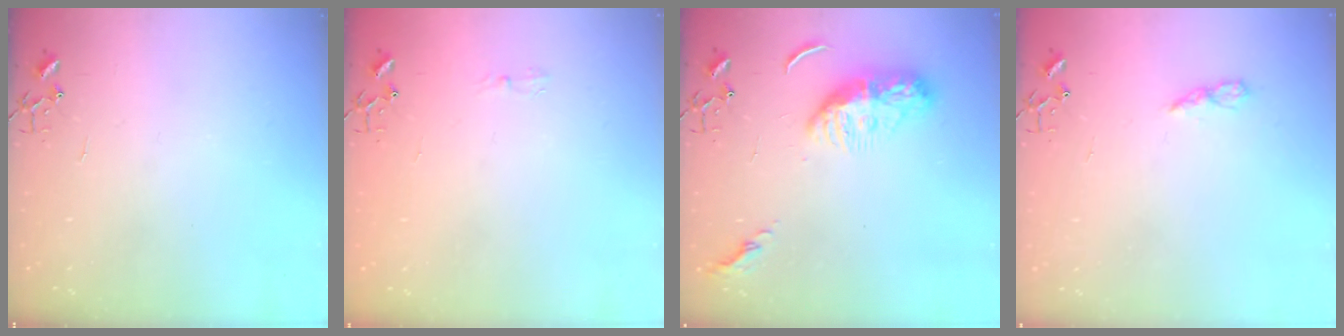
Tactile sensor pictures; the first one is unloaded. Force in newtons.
{"total": 5.5, "press": 5.4, "slide": 0.6}
{"total": 11.4, "press": 11.3, "slide": 0.9}
{"total": 5.8, "press": 5.7, "slide": 0.6}